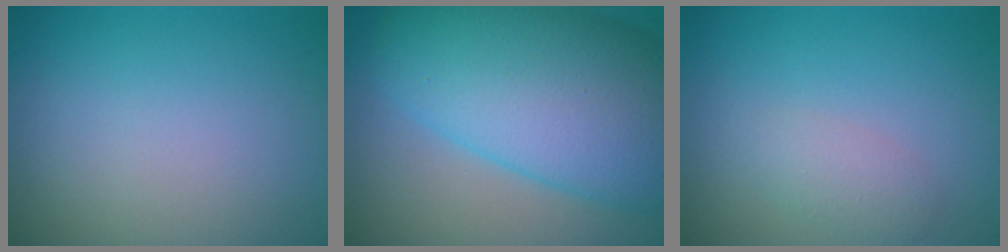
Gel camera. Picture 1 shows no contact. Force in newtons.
{"total": 13.8, "press": 13.8, "slide": 0.3}
{"total": 1.7, "press": 1.7, "slide": 0.0}